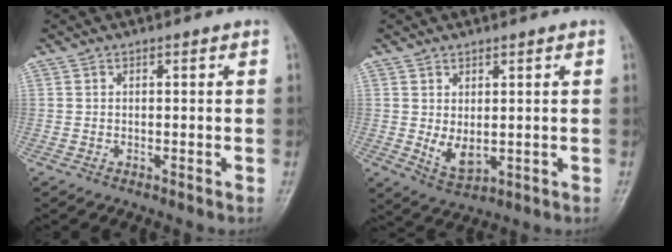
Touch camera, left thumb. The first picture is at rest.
{"total": 5.4, "force": [0.7, 2.9, 4.5], "torque": [-0.070, -0.012, 0.026]}